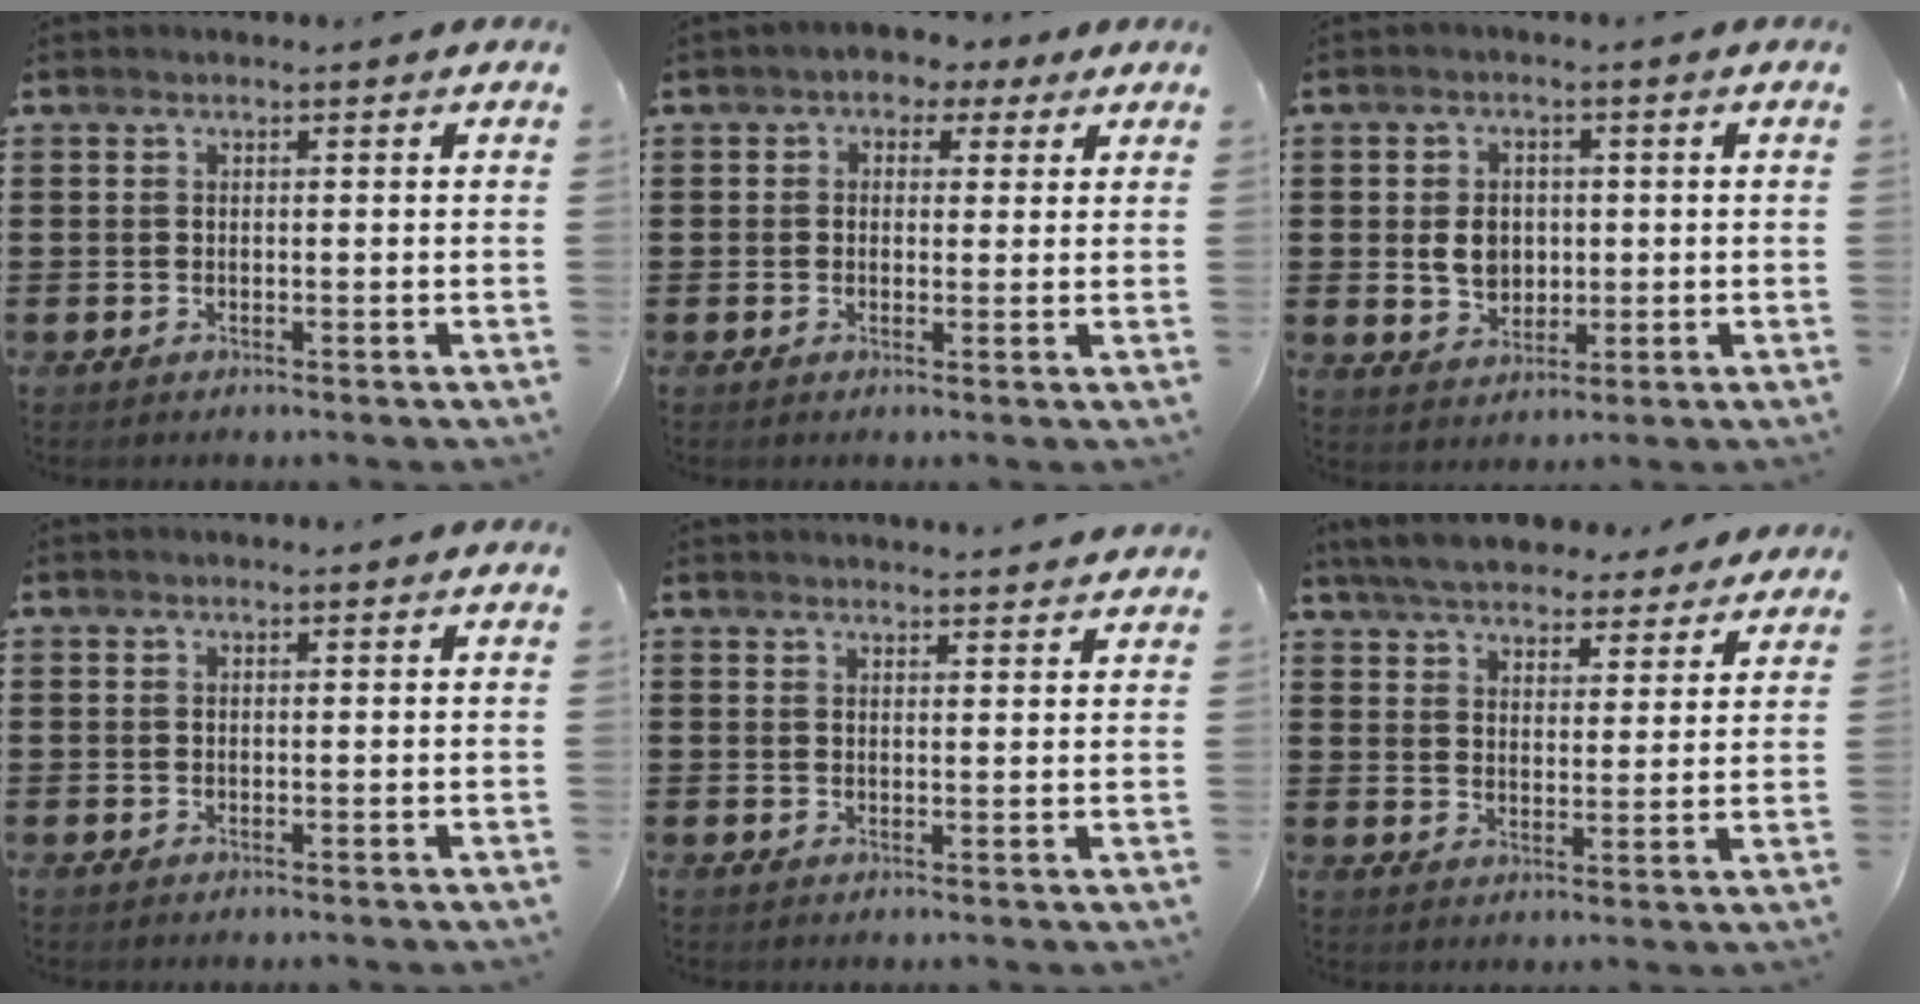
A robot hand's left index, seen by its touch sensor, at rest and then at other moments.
{"total": 2.3, "force": [1.1, 1.8, 0.8], "torque": [-0.026, 0.012, 0.017]}
{"total": 5.0, "force": [0.1, 4.0, 3.0], "torque": [-0.060, 0.008, -0.002]}
{"total": 0.0}
{"total": 2.2, "force": [2.1, -0.2, 0.0], "torque": [-0.005, -0.006, 0.041]}
{"total": 6.3, "force": [6.0, 1.1, 1.5], "torque": [-0.055, -0.020, 0.110]}